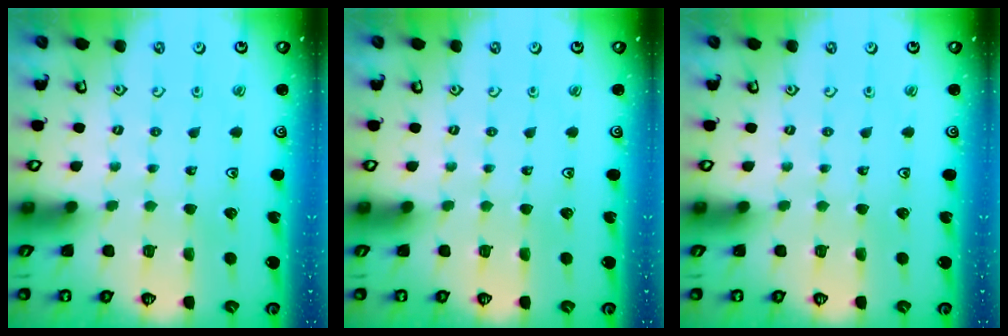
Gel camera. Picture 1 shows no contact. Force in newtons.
{"total": 0.0}
{"total": 0.0}